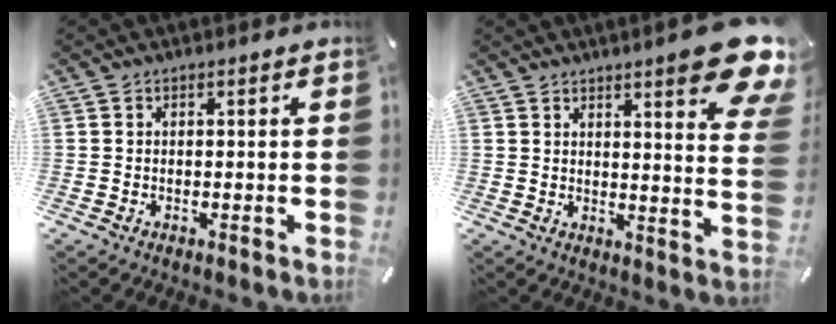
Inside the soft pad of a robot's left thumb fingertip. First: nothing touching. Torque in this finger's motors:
{"motor_torque": [3.54, 1.47, 1.38, -1.39, 0.38]}